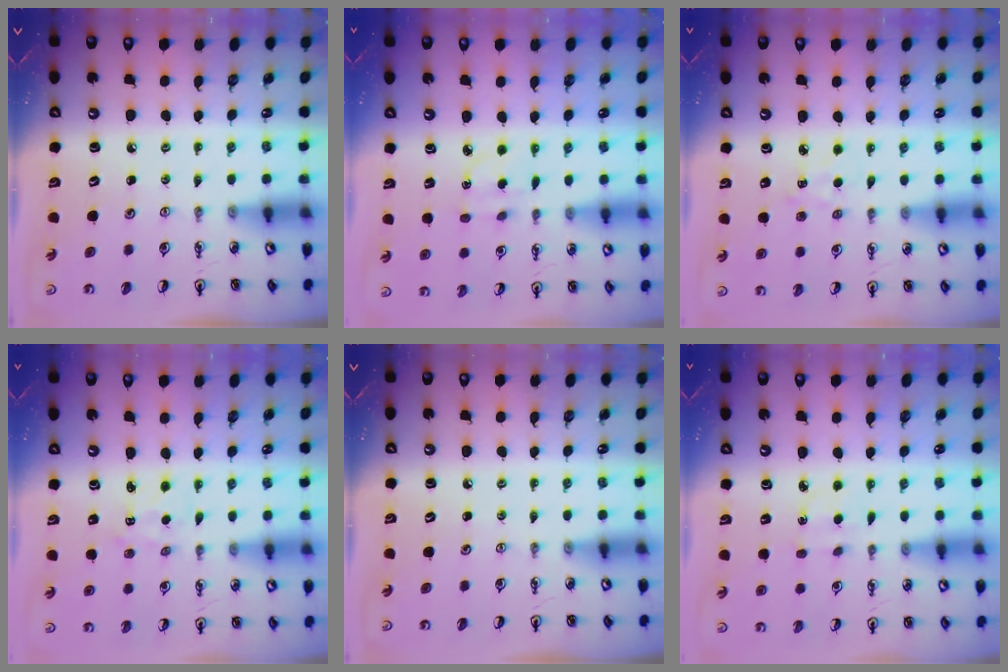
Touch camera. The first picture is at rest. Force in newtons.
{"total": 3.0, "press": 2.9, "slide": 0.8}
{"total": 3.5, "press": 3.4, "slide": 0.4}
{"total": 1.8, "press": 1.7, "slide": 0.3}
{"total": 0.0}
{"total": 2.7, "press": 2.6, "slide": 0.3}